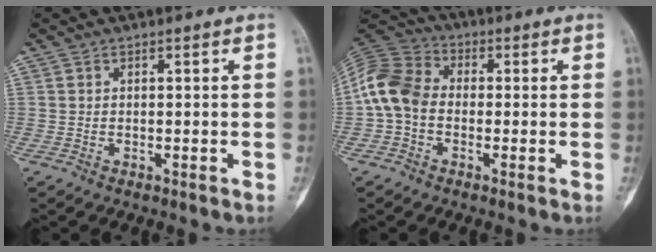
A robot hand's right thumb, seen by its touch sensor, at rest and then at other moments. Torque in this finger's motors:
{"motor_torque": [-0.32, 0.88, 0.93, -0.10, 0.18]}